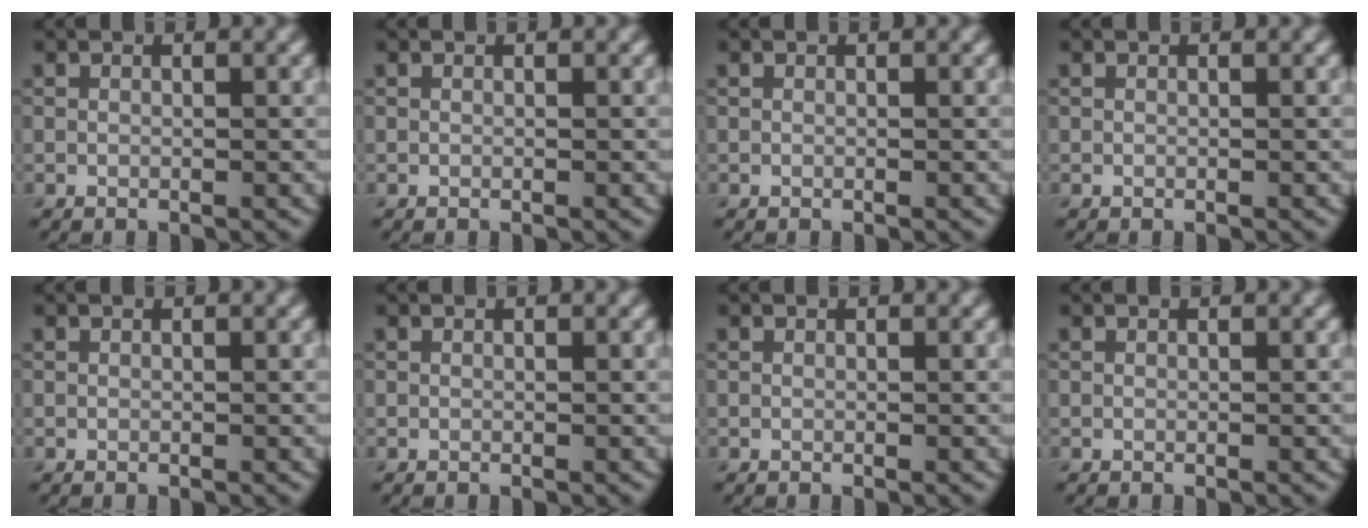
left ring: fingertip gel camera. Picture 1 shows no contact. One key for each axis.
{"total": 0.0}
{"total": 0.0}
{"total": 0.0}
{"total": 0.0}
{"total": 0.0}
{"total": 0.0}
{"total": 0.0}